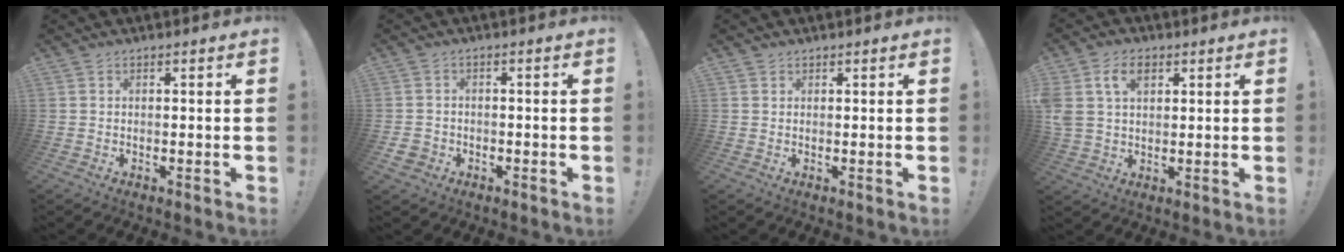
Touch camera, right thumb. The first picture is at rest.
{"total": 3.2, "force": [-1.5, 2.6, 1.1], "torque": [-0.024, 0.005, -0.027]}
{"total": 0.9, "force": [0.8, 0.5, 0.0], "torque": [0.004, -0.003, 0.015]}
{"total": 9.1, "force": [4.0, 6.2, 5.4], "torque": [-0.111, -0.002, 0.075]}